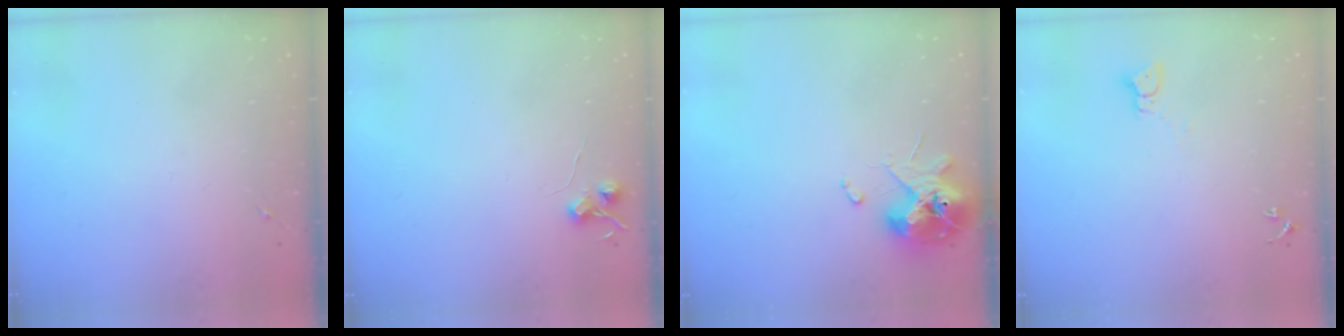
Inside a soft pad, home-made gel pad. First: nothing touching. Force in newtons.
{"total": 5.8, "press": 5.8, "slide": 0.7}
{"total": 13.0, "press": 12.8, "slide": 1.8}
{"total": 2.3, "press": 2.3, "slide": 0.2}